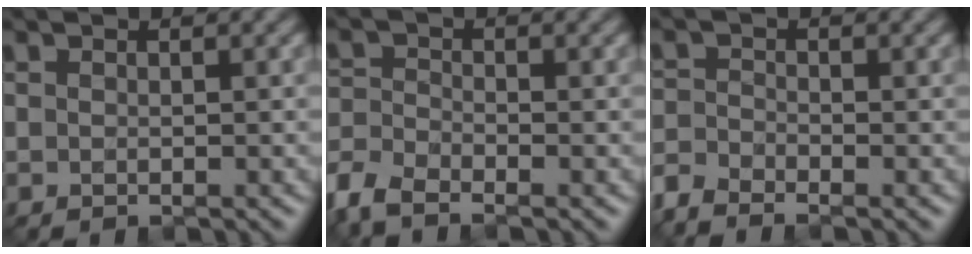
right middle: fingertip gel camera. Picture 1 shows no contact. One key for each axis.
{"total": 4.3, "fx": -3.3, "fy": 1.6, "fz": 2.2, "tx": -0.053, "ty": -0.007, "tz": -0.081}
{"total": 2.8, "fx": -2.5, "fy": 0.7, "fz": 1.0, "tx": -0.024, "ty": -0.009, "tz": -0.066}